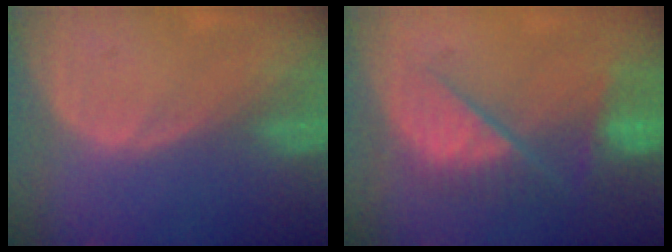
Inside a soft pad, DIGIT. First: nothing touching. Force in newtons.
{"total": 9.7, "press": 8.2, "slide": 5.1}